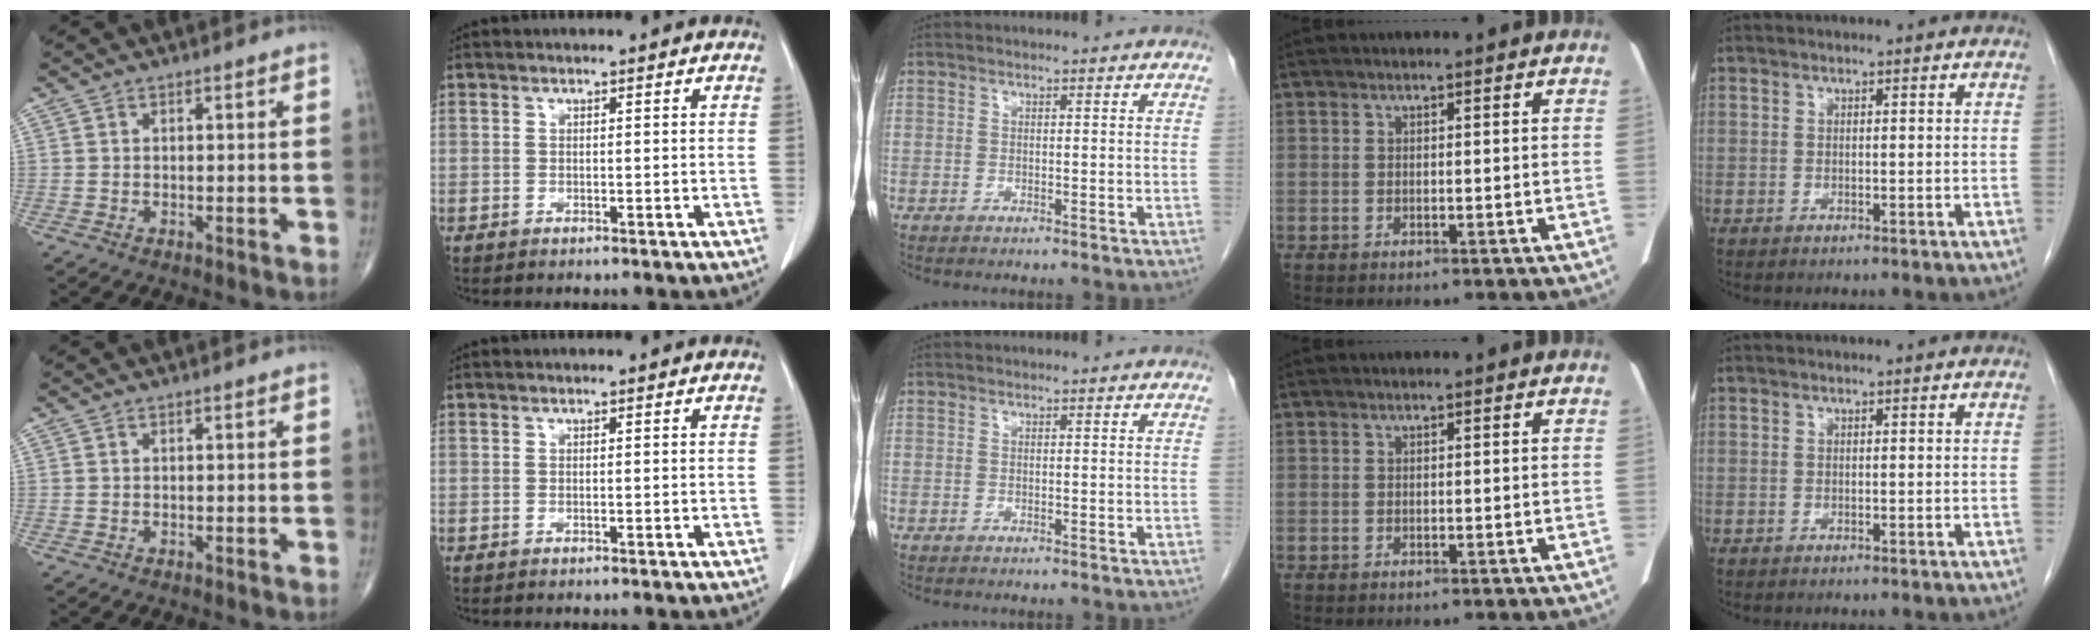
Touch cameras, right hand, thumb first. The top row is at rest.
{}